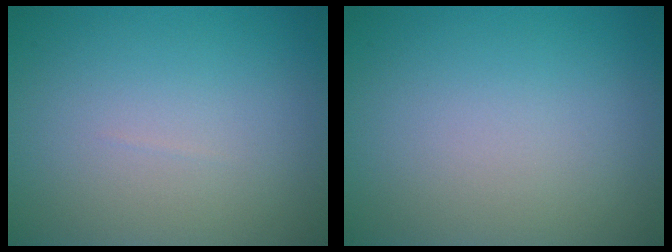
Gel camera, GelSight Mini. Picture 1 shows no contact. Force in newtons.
{"total": 0.0}